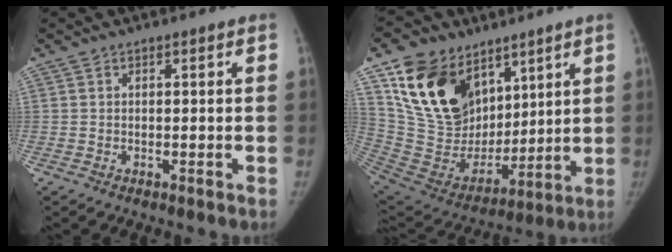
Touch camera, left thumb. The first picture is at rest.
{"total": 22.8, "force": [12.2, 15.1, 11.9], "torque": [-0.189, -0.038, 0.241]}